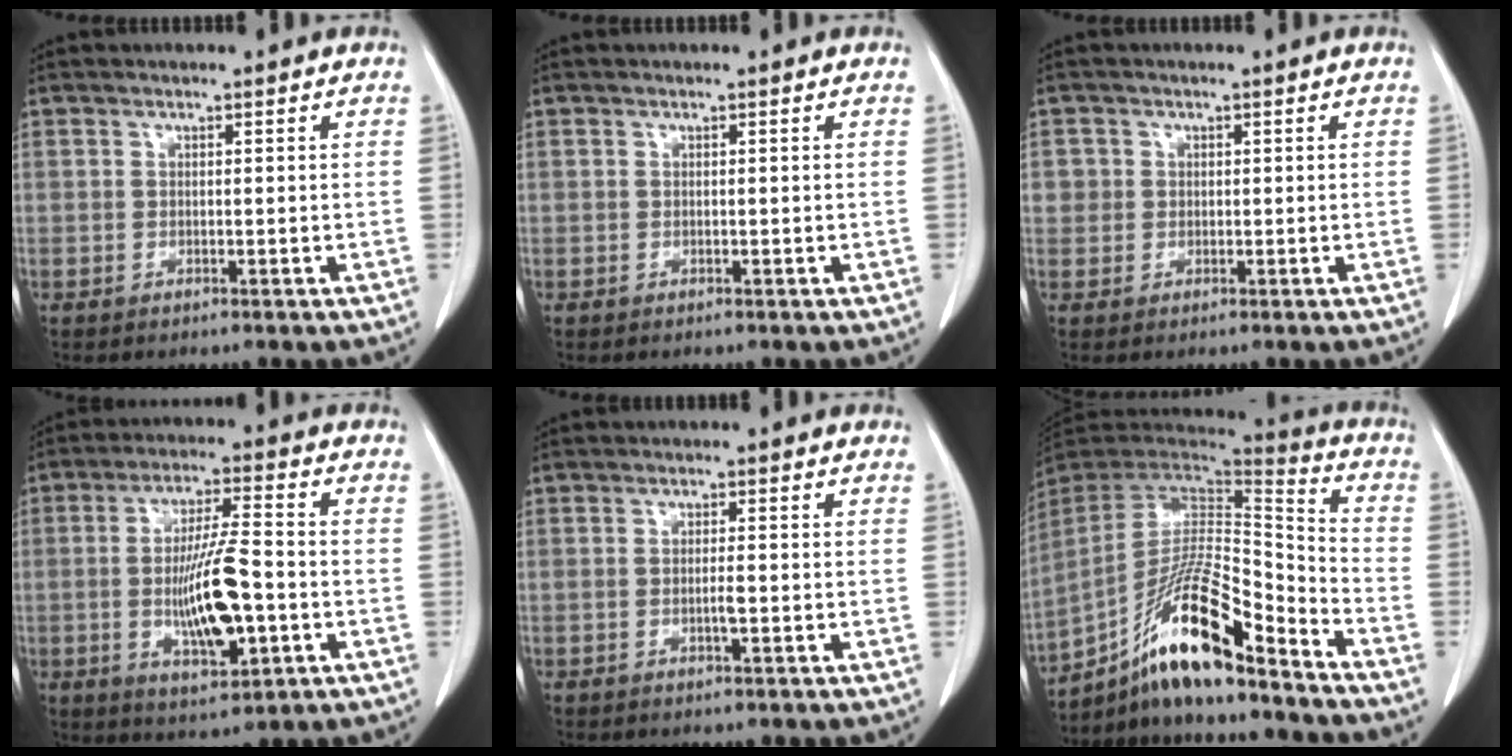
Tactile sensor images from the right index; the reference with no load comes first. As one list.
[{"total": 0.0}, {"total": 2.2, "force": [0.4, 2.1, 0.1], "torque": [0.014, 0.003, 0.003]}, {"total": 11.9, "force": [-2.2, 2.6, 11.4], "torque": [-0.211, -0.005, -0.033]}, {"total": 1.8, "force": [-0.4, 0.2, 1.8], "torque": [-0.034, -0.001, -0.008]}, {"total": 18.8, "force": [-13.0, 2.4, 13.3], "torque": [-0.257, -0.002, -0.231]}]